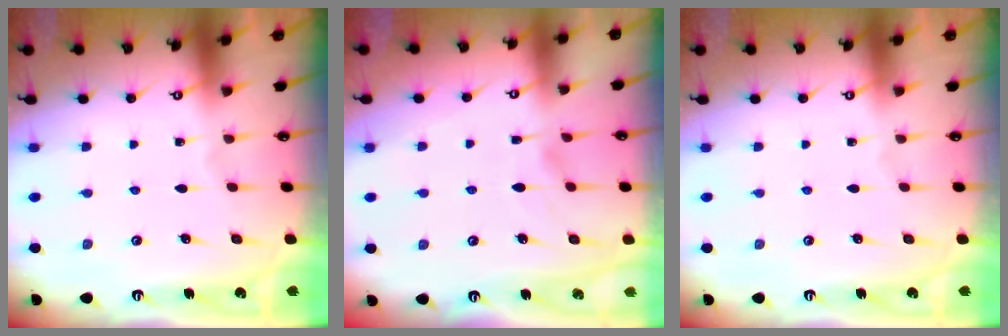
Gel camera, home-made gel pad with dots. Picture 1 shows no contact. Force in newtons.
{"total": 1.2, "press": 0.7, "slide": 0.9}
{"total": 0.0}